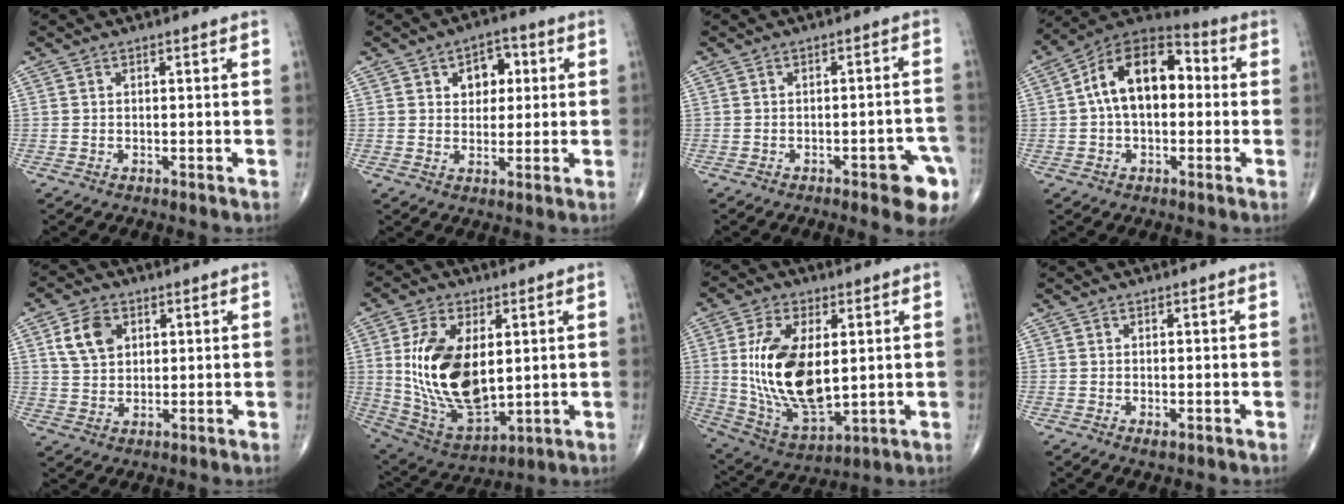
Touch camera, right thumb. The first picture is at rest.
{"total": 6.7, "force": [1.9, 4.8, 4.3], "torque": [-0.025, 0.000, 0.023]}
{"total": 8.7, "force": [-4.4, 2.6, 7.0], "torque": [-0.064, 0.023, -0.050]}
{"total": 15.0, "force": [1.1, 9.0, 12.0], "torque": [-0.180, 0.040, 0.004]}
{"total": 7.3, "force": [2.7, 5.1, 4.3], "torque": [-0.065, -0.008, 0.052]}
{"total": 19.2, "force": [2.4, 10.6, 15.9], "torque": [-0.290, -0.020, 0.062]}
{"total": 18.6, "force": [2.1, 9.6, 15.8], "torque": [-0.294, -0.020, 0.054]}
{"total": 1.0, "force": [-0.3, 0.4, 0.8], "torque": [-0.015, -0.004, -0.005]}